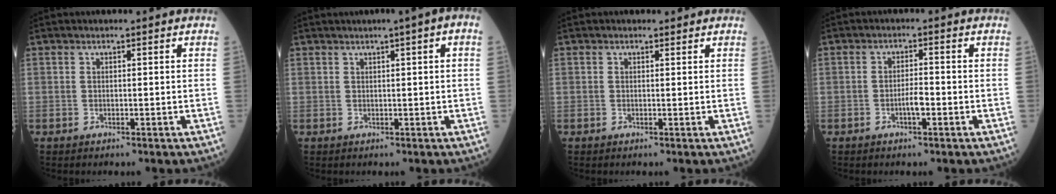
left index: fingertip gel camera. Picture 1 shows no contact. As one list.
[{"total": 3.7, "force": [1.4, 0.0, 3.4], "torque": [-0.046, 0.010, 0.016]}, {"total": 0.6, "force": [0.4, 0.4, 0.0], "torque": [-0.005, -0.006, 0.002]}, {"total": 2.3, "force": [-1.1, 0.4, 1.9], "torque": [-0.031, -0.001, -0.022]}]